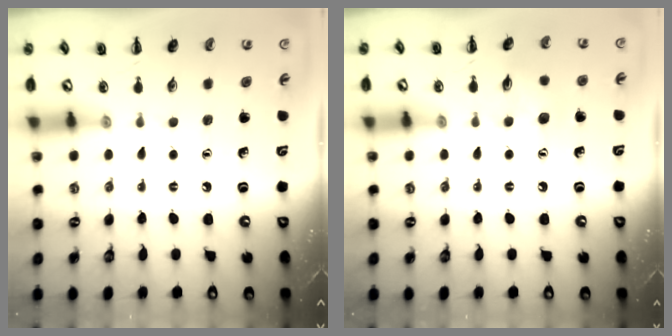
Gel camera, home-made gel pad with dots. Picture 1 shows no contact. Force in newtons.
{"total": 7.1, "press": 7.0, "slide": 1.1}